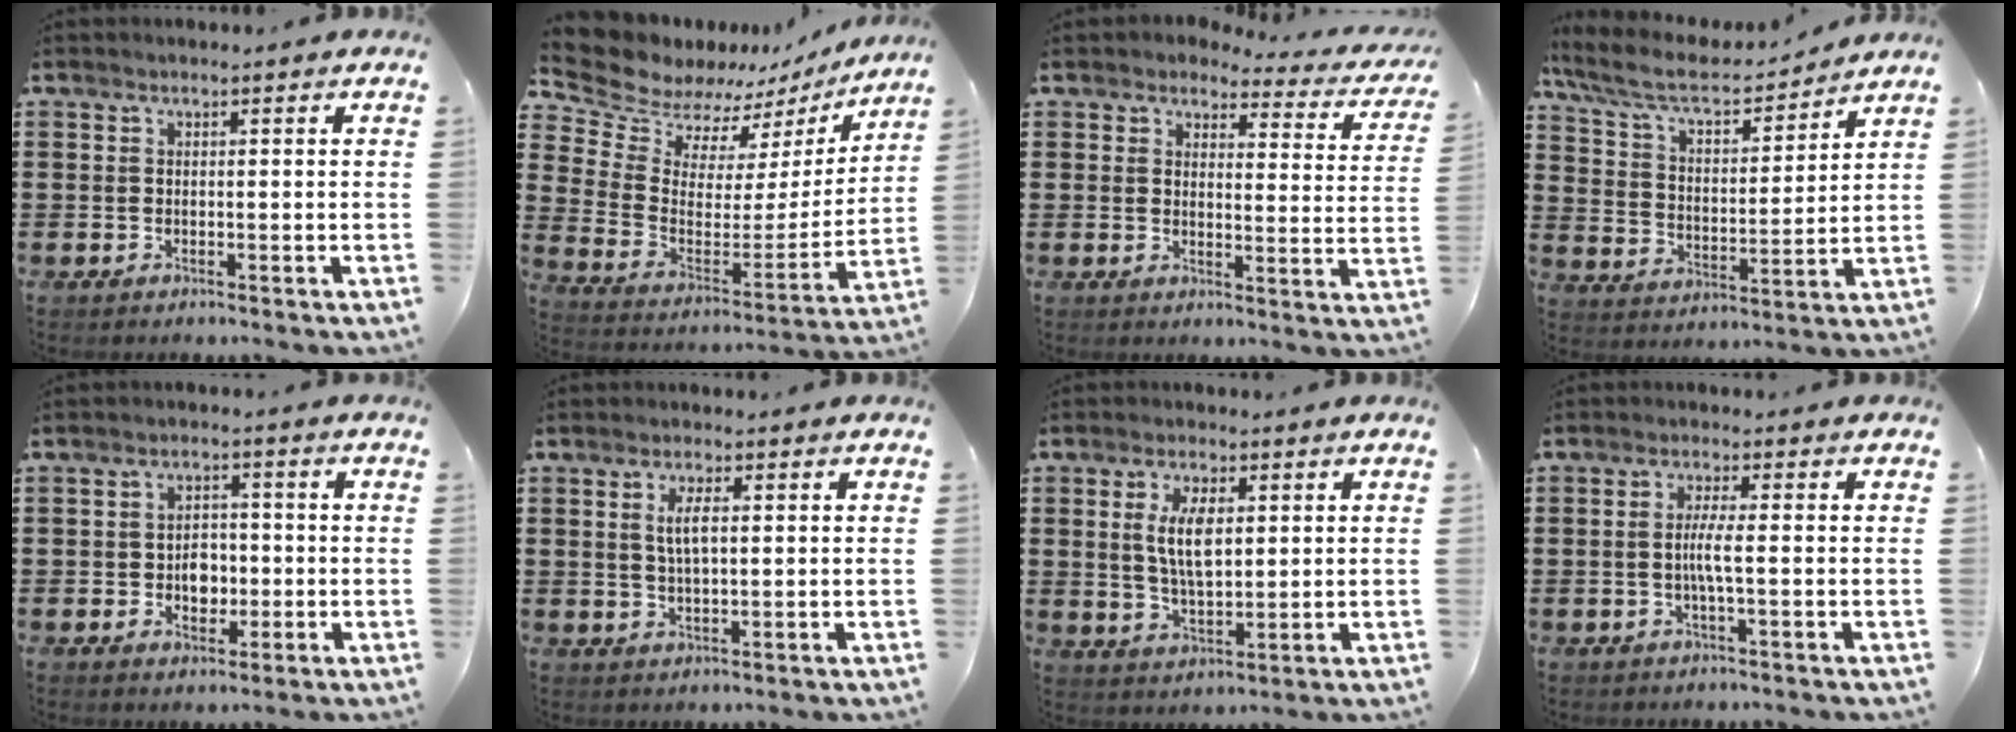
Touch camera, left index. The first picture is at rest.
{"total": 10.2, "force": [9.1, 3.9, 2.2], "torque": [-0.083, -0.068, 0.161]}
{"total": 3.5, "force": [3.2, 1.0, 1.2], "torque": [-0.036, -0.015, 0.052]}
{"total": 8.1, "force": [6.7, 2.2, 4.1], "torque": [-0.106, -0.032, 0.113]}
{"total": 3.9, "force": [-0.6, 2.9, 2.6], "torque": [-0.039, 0.000, -0.018]}
{"total": 3.6, "force": [0.8, 1.2, 3.3], "torque": [-0.068, 0.007, 0.011]}
{"total": 7.0, "force": [1.9, 3.0, 6.0], "torque": [-0.123, 0.003, 0.028]}
{"total": 3.6, "force": [-0.6, 0.0, 3.5], "torque": [-0.071, -0.007, -0.014]}